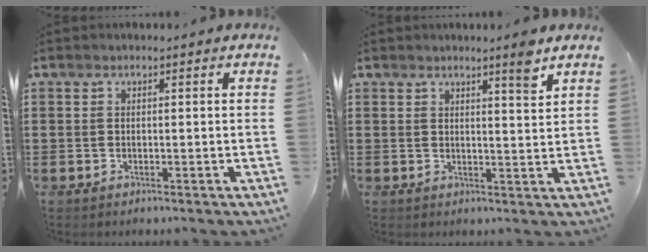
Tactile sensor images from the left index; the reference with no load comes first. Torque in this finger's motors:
{"motor_torque": [0.48, -0.52, 0.24, 0.05]}